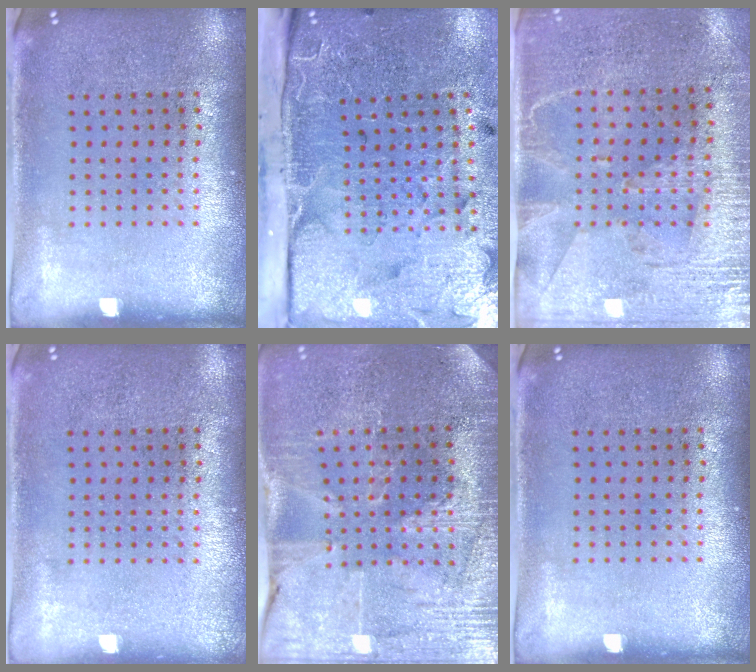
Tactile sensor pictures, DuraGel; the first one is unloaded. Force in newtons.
{"total": 5.1, "press": 4.0, "slide": 3.2}
{"total": 2.9, "press": 2.6, "slide": 1.4}
{"total": 0.0}
{"total": 3.4, "press": 3.3, "slide": 0.7}
{"total": 0.0}